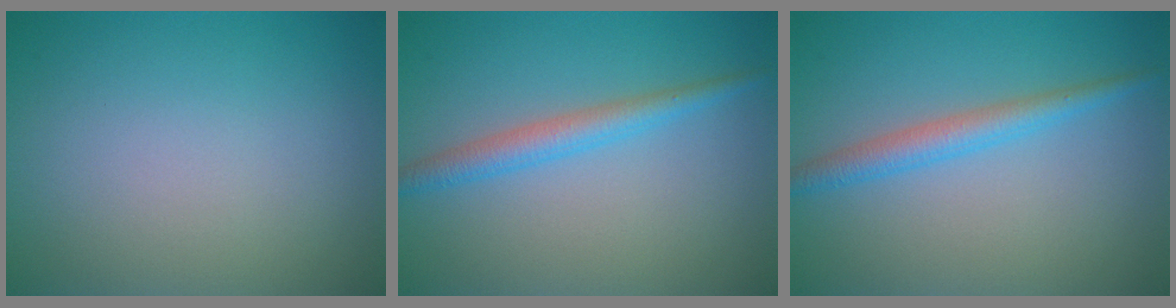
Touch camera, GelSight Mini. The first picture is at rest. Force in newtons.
{"total": 2.6, "press": 2.6, "slide": 0.1}
{"total": 2.6, "press": 2.6, "slide": 0.1}